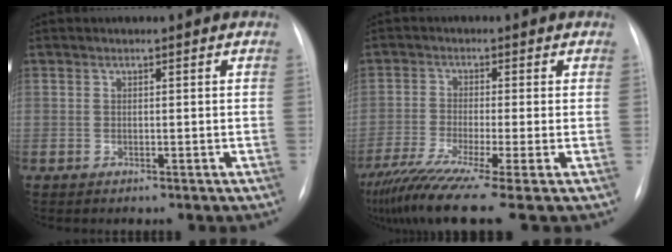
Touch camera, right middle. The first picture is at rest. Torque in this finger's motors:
{"motor_torque": [1.34, -0.80, 0.59, 0.19]}